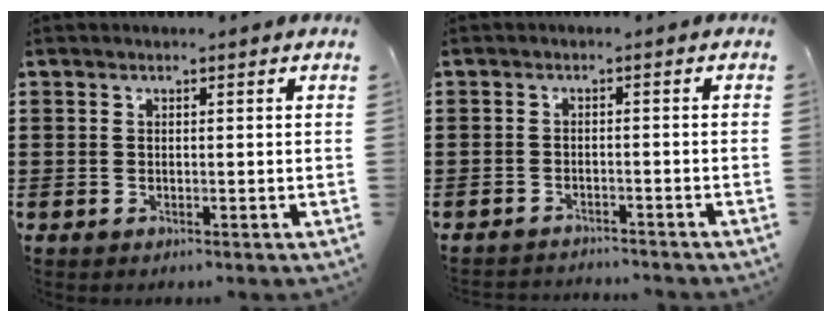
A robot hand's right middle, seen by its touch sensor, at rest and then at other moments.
{"total": 2.0, "force": [-2.0, 0.2, -0.3], "torque": [-0.001, 0.003, -0.045]}